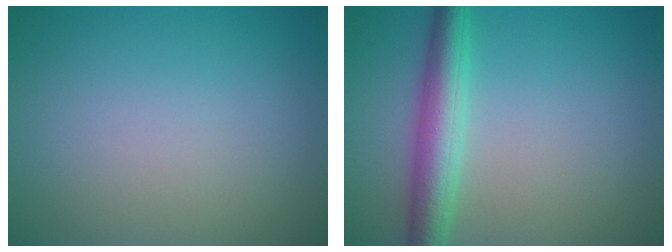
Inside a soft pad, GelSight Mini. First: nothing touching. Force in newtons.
{"total": 4.6, "press": 4.6, "slide": 0.1}